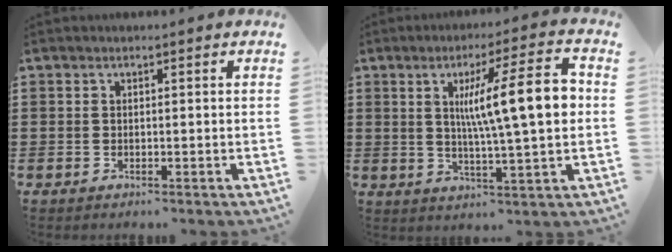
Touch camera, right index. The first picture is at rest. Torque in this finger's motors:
{"motor_torque": [2.14, 0.00, 1.05, 0.21]}